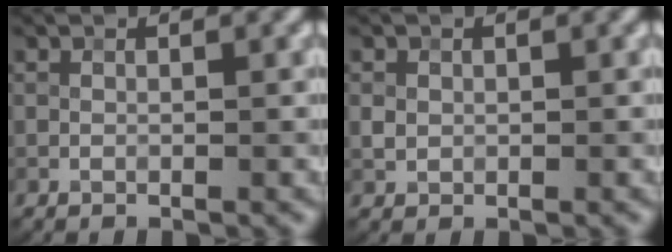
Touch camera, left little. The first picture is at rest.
{"total": 1.0, "force": [0.1, 0.9, 0.3], "torque": [-0.003, -0.002, 0.002]}